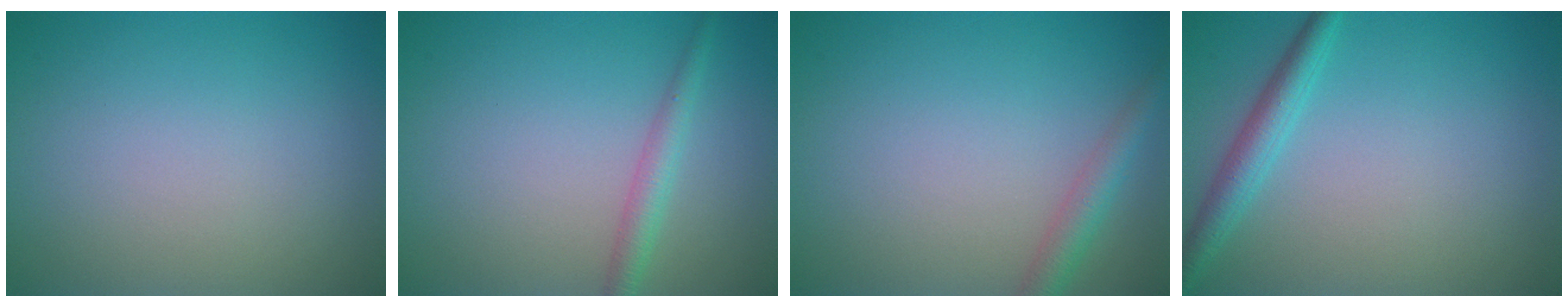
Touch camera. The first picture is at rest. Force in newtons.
{"total": 2.0, "press": 2.0, "slide": 0.0}
{"total": 2.4, "press": 2.4, "slide": 0.2}
{"total": 2.6, "press": 2.6, "slide": 0.1}